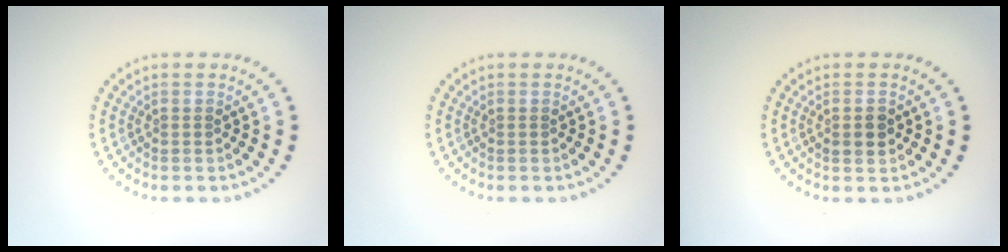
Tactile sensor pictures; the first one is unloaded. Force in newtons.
{"total": 0.0}
{"total": 1.6, "press": 1.6, "slide": 0.2}